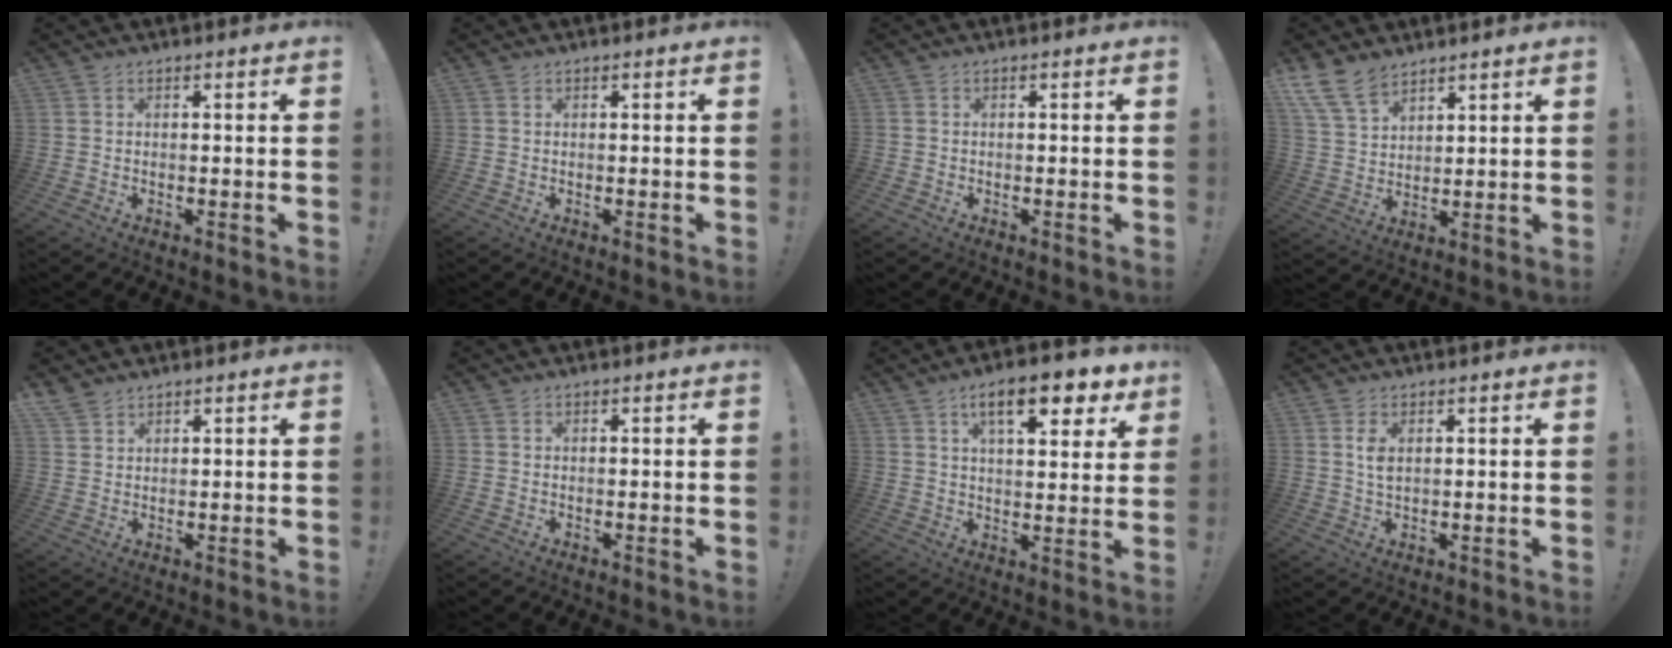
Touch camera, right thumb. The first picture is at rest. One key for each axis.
{"total": 0.0}
{"total": 0.5, "fx": -0.4, "fy": 0.4, "fz": 0.0, "tx": 0.002, "ty": 0.002, "tz": -0.007}
{"total": 10.4, "fx": 7.7, "fy": 5.4, "fz": 4.4, "tx": -0.086, "ty": -0.042, "tz": 0.154}
{"total": 3.3, "fx": 2.8, "fy": 1.4, "fz": 0.9, "tx": -0.017, "ty": -0.018, "tz": 0.055}
{"total": 0.0}
{"total": 13.0, "fx": 6.8, "fy": 4.5, "fz": 10.2, "tx": -0.145, "ty": -0.024, "tz": 0.108}
{"total": 3.2, "fx": 1.0, "fy": 1.5, "fz": 2.7, "tx": -0.041, "ty": -0.003, "tz": 0.014}